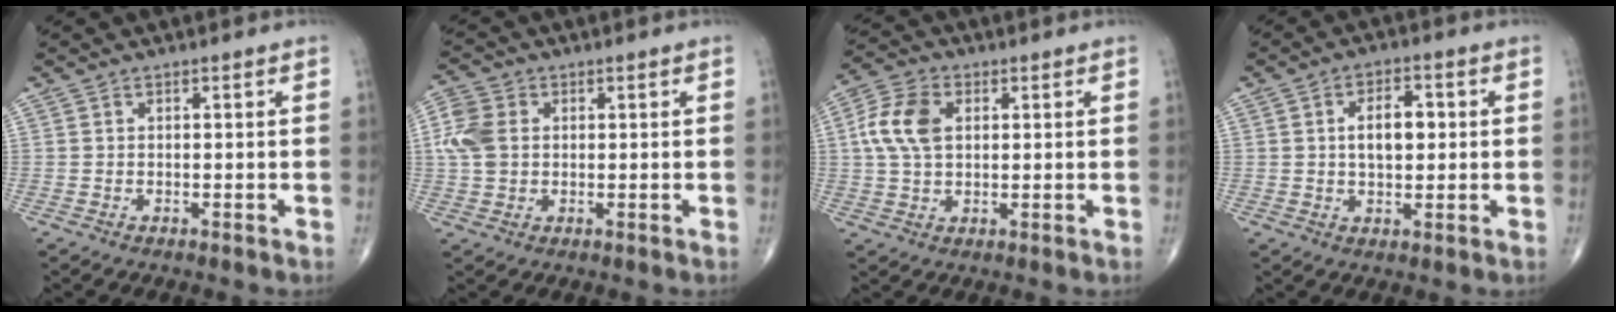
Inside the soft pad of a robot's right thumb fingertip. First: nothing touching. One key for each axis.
{"total": 6.9, "fx": 1.0, "fy": 5.3, "fz": 4.3, "tx": -0.098, "ty": 0.008, "tz": 0.016}
{"total": 9.1, "fx": 1.8, "fy": 5.9, "fz": 6.6, "tx": -0.136, "ty": 0.010, "tz": 0.031}
{"total": 7.0, "fx": 0.9, "fy": 3.9, "fz": 5.7, "tx": -0.077, "ty": 0.007, "tz": 0.012}